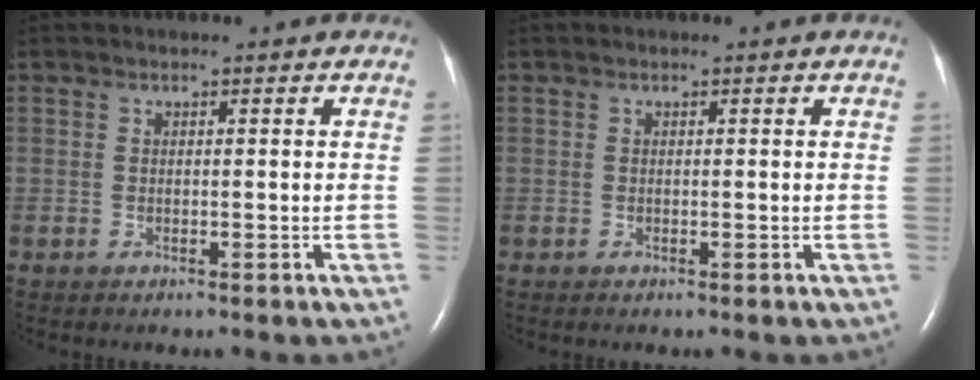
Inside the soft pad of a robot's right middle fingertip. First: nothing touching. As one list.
[{"total": 0.0}]